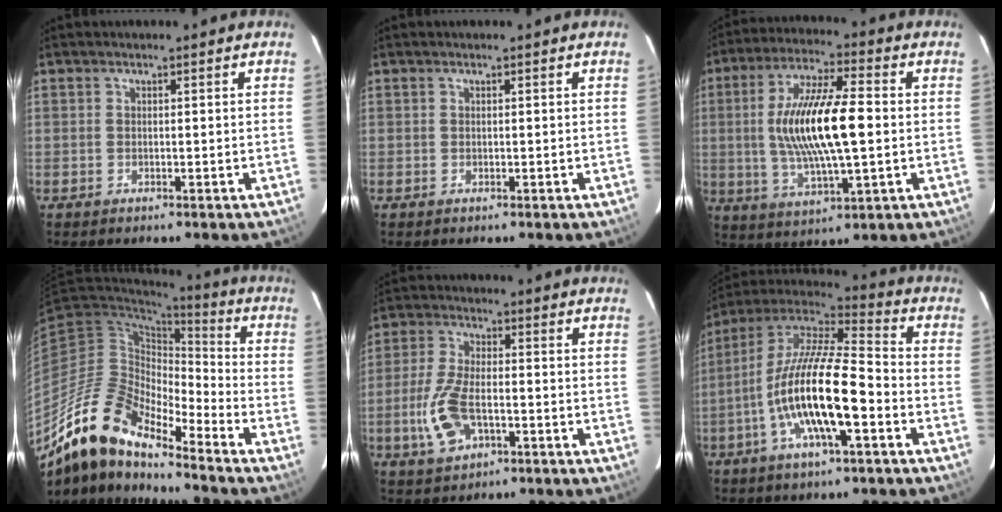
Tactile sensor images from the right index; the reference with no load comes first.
{"total": 0.0}
{"total": 16.4, "force": [0.2, 4.3, 15.8], "torque": [-0.301, 0.004, 0.006]}
{"total": 16.9, "force": [-13.9, 4.3, 8.6], "torque": [-0.145, -0.013, -0.275]}
{"total": 10.0, "force": [-3.3, 4.8, 8.1], "torque": [-0.181, -0.003, -0.060]}
{"total": 18.7, "force": [-6.3, 4.4, 17.1], "torque": [-0.316, -0.016, -0.124]}